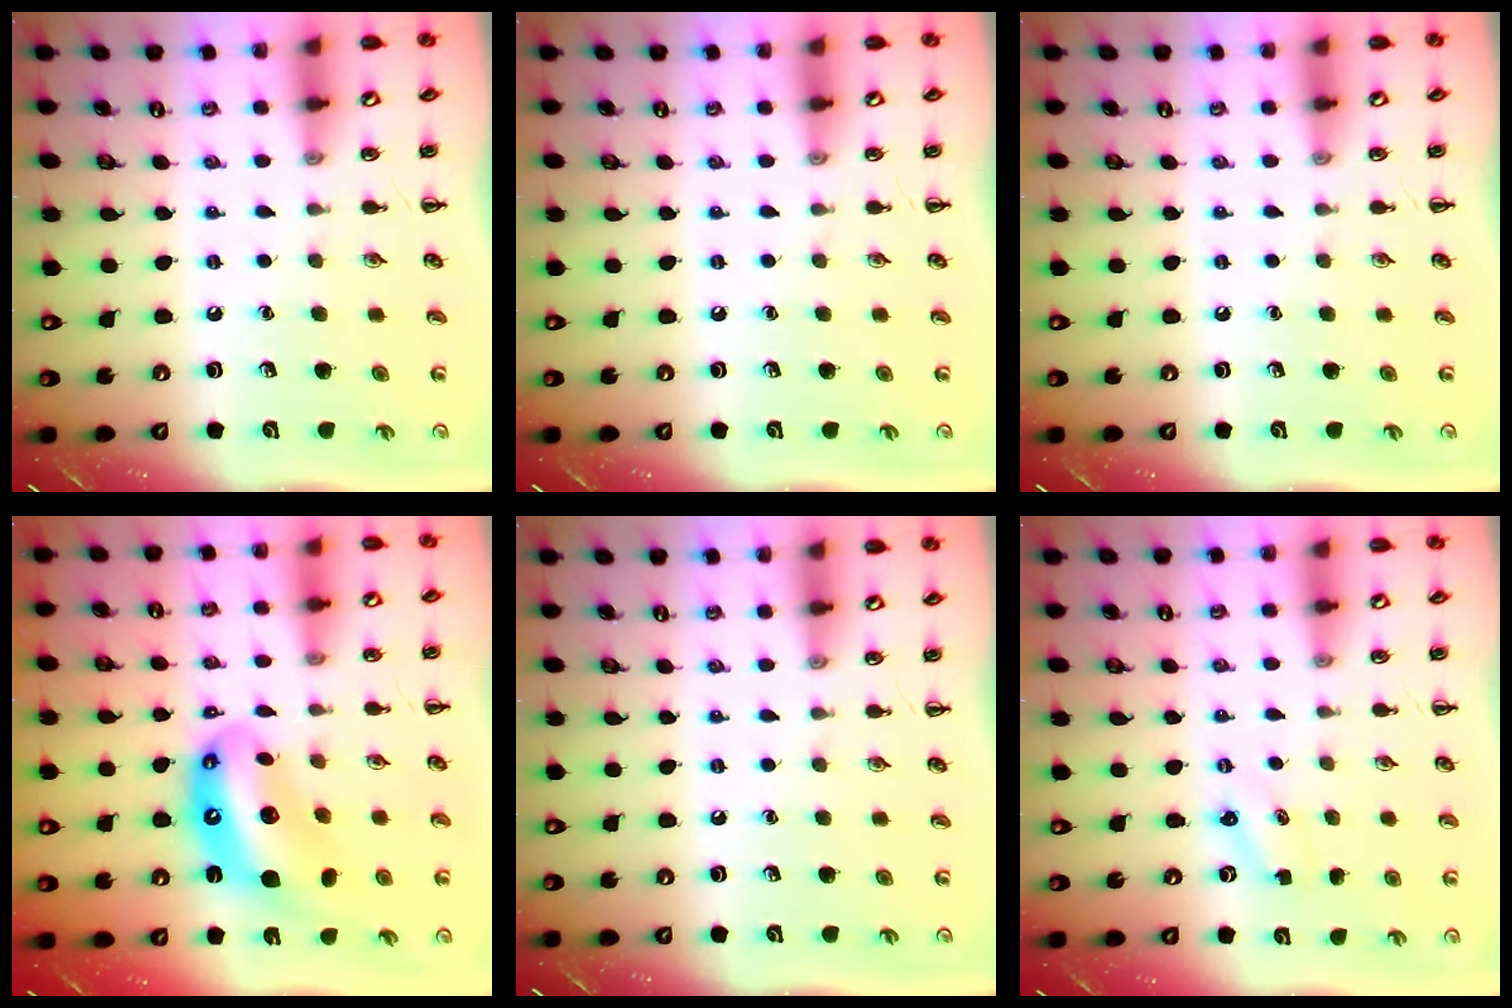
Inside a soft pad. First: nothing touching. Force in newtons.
{"total": 0.0}
{"total": 0.0}
{"total": 12.9, "press": 12.4, "slide": 3.6}
{"total": 0.0}
{"total": 1.8, "press": 1.7, "slide": 0.5}